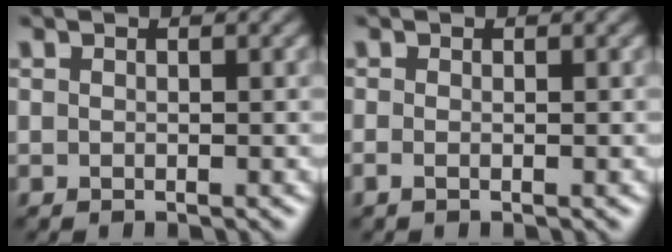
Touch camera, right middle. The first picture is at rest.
{"total": 0.8, "force": [-0.3, 0.2, 0.7], "torque": [-0.015, -0.007, -0.007]}